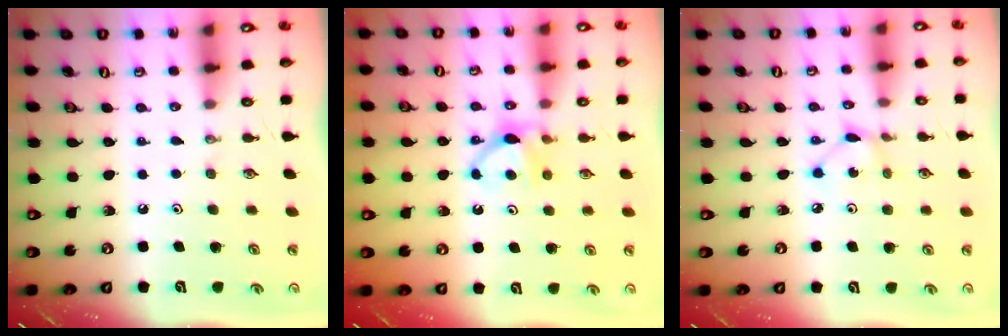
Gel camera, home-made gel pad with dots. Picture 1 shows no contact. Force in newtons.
{"total": 5.9, "press": 5.8, "slide": 0.8}
{"total": 2.5, "press": 2.5, "slide": 0.1}